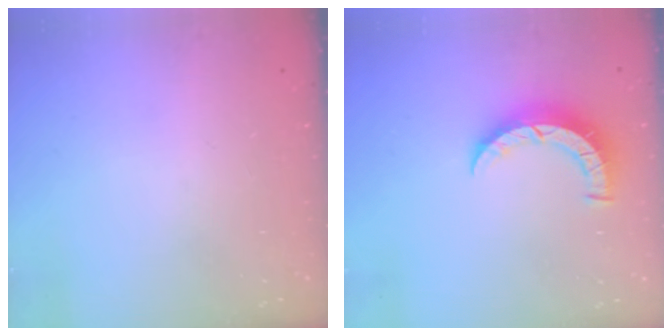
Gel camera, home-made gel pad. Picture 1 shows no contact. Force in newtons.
{"total": 7.1, "press": 7.0, "slide": 0.8}